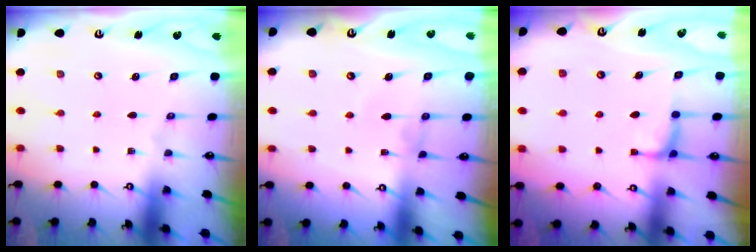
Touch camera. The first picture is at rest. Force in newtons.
{"total": 0.9, "press": 0.8, "slide": 0.2}
{"total": 0.7, "press": 0.4, "slide": 0.6}